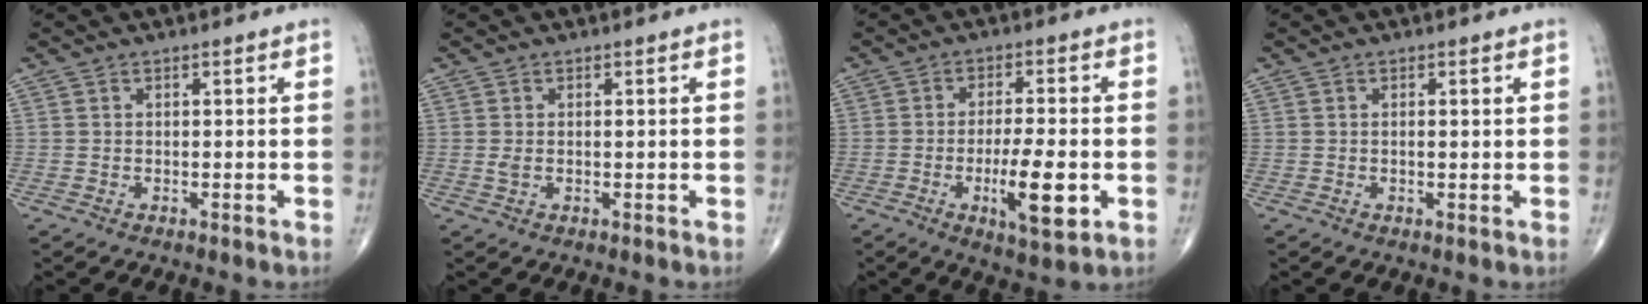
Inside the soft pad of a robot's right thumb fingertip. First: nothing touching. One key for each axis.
{"total": 1.6, "fx": 0.1, "fy": 0.8, "fz": 1.3, "tx": -0.032, "ty": 0.004, "tz": 0.005}
{"total": 10.2, "fx": -2.7, "fy": 2.7, "fz": 9.4, "tx": -0.153, "ty": -0.004, "tz": -0.041}
{"total": 1.1, "fx": 0.2, "fy": 0.3, "fz": 1.0, "tx": -0.016, "ty": -0.001, "tz": 0.002}